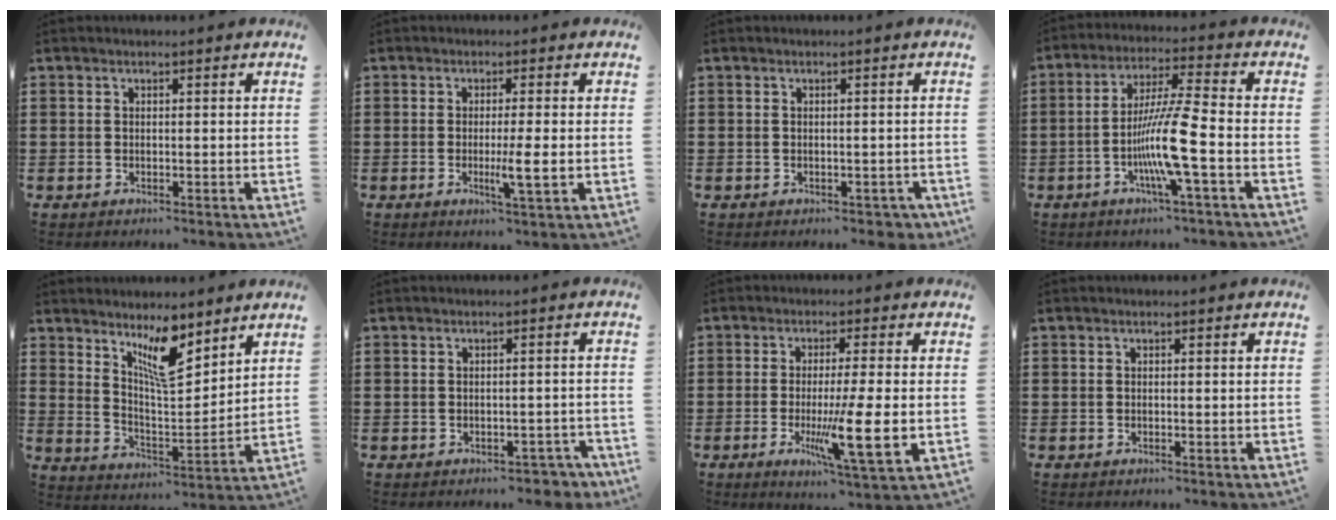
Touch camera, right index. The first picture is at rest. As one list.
[{"total": 4.4, "force": [-0.8, -0.1, 4.3], "torque": [-0.074, -0.011, -0.015]}, {"total": 1.1, "force": [-0.6, 0.7, 0.6], "torque": [-0.012, 0.002, -0.012]}, {"total": 10.0, "force": [-3.4, -0.3, 9.4], "torque": [-0.187, -0.014, -0.070]}, {"total": 8.8, "force": [6.5, 2.3, 5.5], "torque": [-0.100, -0.029, 0.112]}, {"total": 2.1, "force": [-1.8, 0.7, 0.7], "torque": [-0.016, 0.003, -0.038]}, {"total": 10.3, "force": [-2.0, 0.7, 10.1], "torque": [-0.188, -0.023, -0.034]}, {"total": 0.0}]